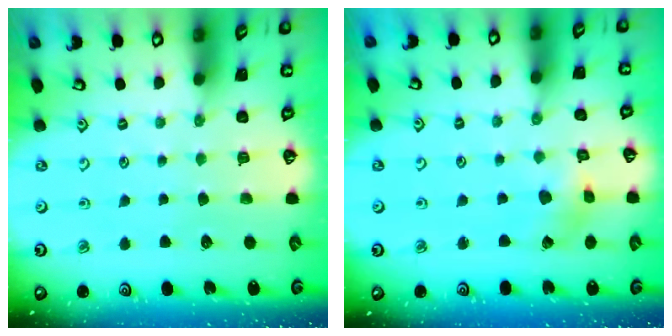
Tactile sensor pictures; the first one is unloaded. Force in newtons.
{"total": 3.1, "press": 3.1, "slide": 0.4}